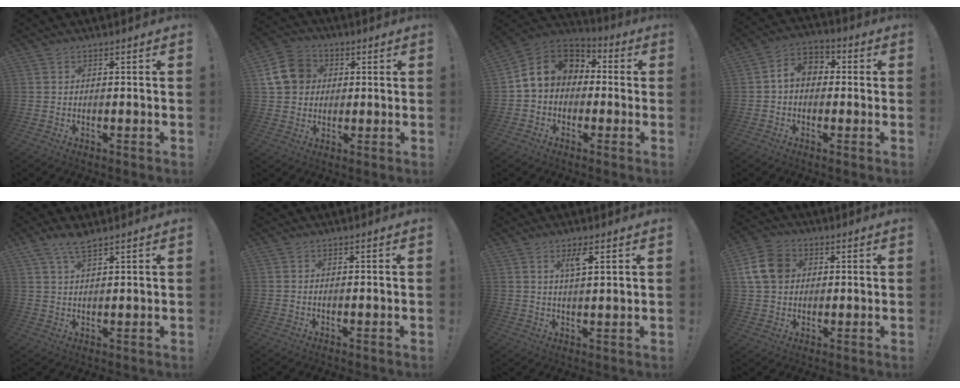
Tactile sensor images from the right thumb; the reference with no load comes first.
{"total": 12.6, "force": [2.6, 10.9, 5.8], "torque": [-0.094, 0.003, 0.055]}
{"total": 10.3, "force": [1.4, 8.6, 5.6], "torque": [-0.097, 0.012, 0.031]}
{"total": 7.4, "force": [0.5, 5.4, 5.0], "torque": [-0.089, 0.020, 0.015]}
{"total": 5.3, "force": [3.9, 1.5, 3.3], "torque": [-0.068, -0.014, 0.072]}
{"total": 0.0}
{"total": 5.0, "force": [2.7, 0.5, 4.2], "torque": [-0.071, -0.008, 0.041]}
{"total": 11.9, "force": [3.1, 9.4, 6.5], "torque": [-0.113, -0.001, 0.065]}